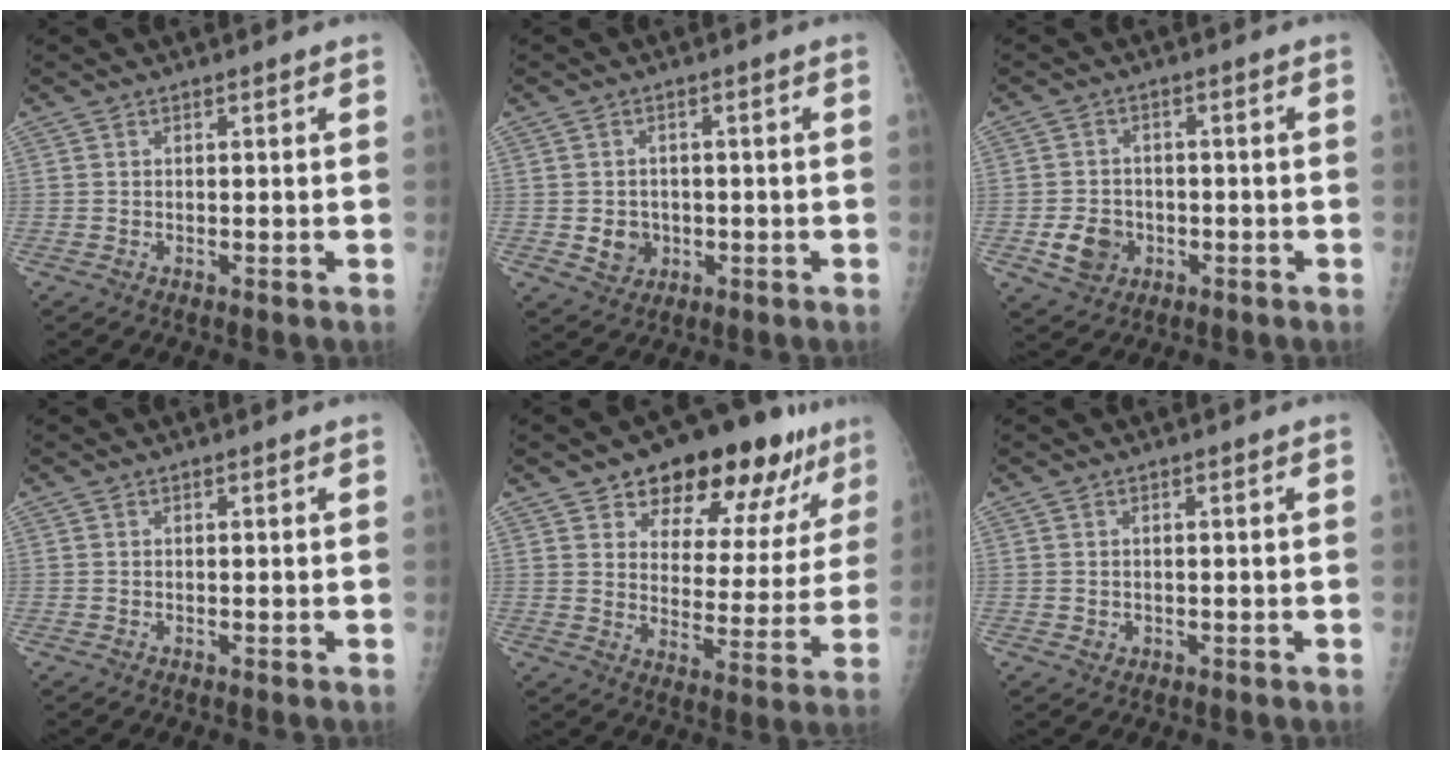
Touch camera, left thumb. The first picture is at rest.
{"total": 4.5, "force": [-0.8, 4.0, 1.9], "torque": [-0.012, 0.004, -0.004]}
{"total": 6.5, "force": [-2.0, 5.5, 2.8], "torque": [-0.030, 0.010, -0.029]}
{"total": 0.0}
{"total": 19.3, "force": [12.9, 9.5, 10.7], "torque": [-0.096, -0.052, 0.176]}
{"total": 1.2, "force": [-0.1, 1.2, 0.4], "torque": [-0.005, 0.001, 0.002]}